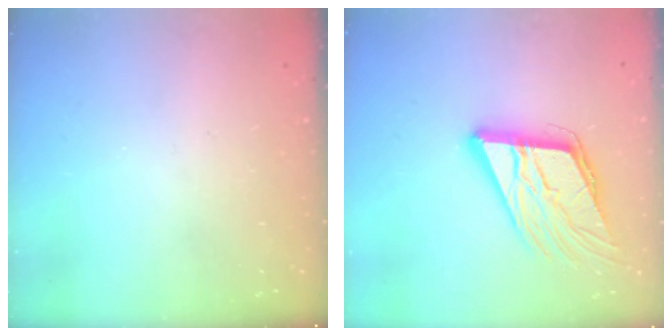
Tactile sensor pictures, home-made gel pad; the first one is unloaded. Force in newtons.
{"total": 16.2, "press": 15.9, "slide": 2.9}